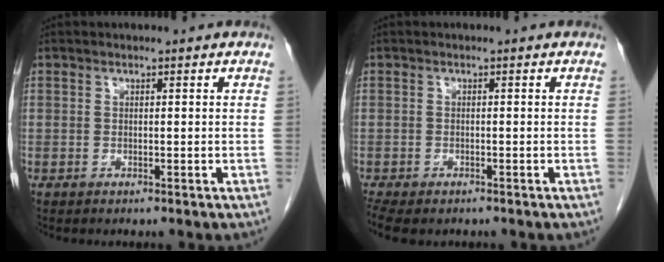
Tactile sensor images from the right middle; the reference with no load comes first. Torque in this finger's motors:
{"motor_torque": [0.66, -0.39, 0.07, 0.05]}